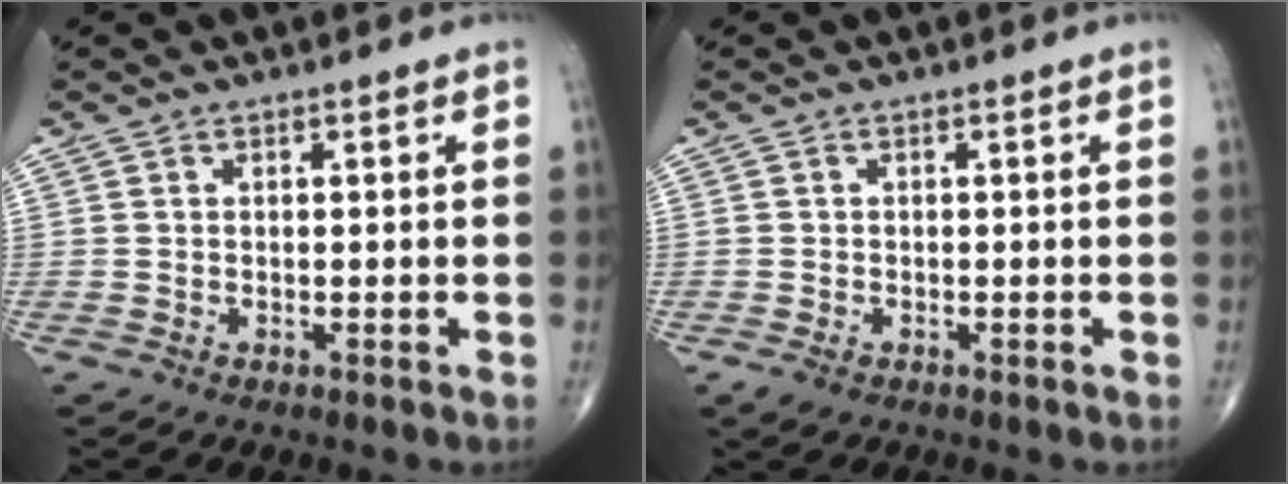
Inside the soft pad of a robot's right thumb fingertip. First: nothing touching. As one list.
[{"total": 1.7, "force": [-0.9, 1.1, 1.0], "torque": [-0.021, -0.002, -0.014]}]